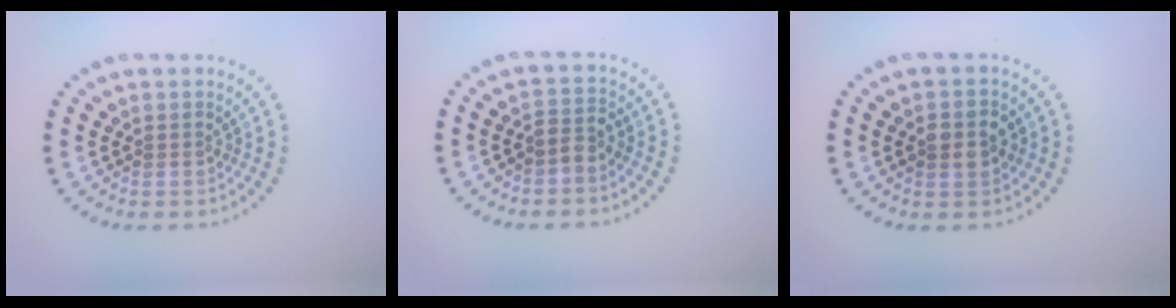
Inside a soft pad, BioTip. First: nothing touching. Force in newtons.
{"total": 1.6, "press": 1.3, "slide": 1.0}
{"total": 2.9, "press": 2.9, "slide": 0.1}